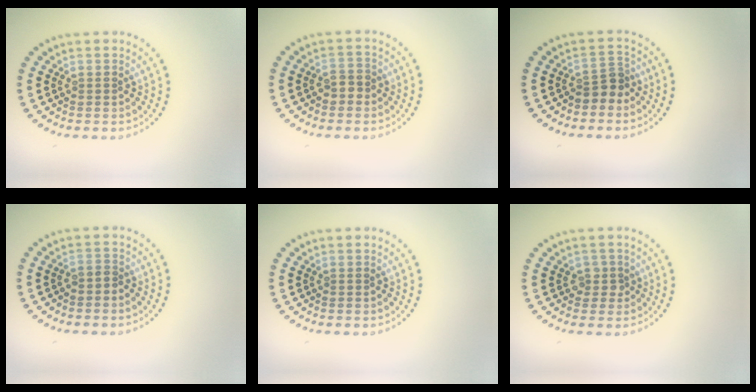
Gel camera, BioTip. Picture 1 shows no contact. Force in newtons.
{"total": 1.7, "press": 1.6, "slide": 0.5}
{"total": 2.2, "press": 1.7, "slide": 1.4}
{"total": 0.6, "press": 0.4, "slide": 0.5}
{"total": 0.0}
{"total": 1.2, "press": 1.1, "slide": 0.5}